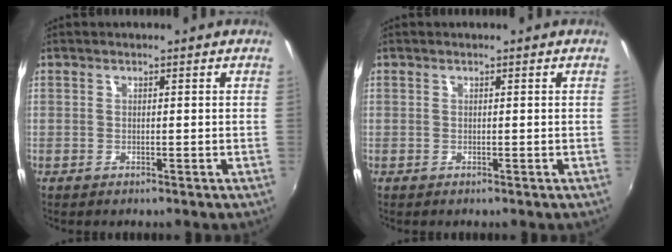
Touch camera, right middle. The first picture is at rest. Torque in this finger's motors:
{"motor_torque": [-0.08, 0.07, -0.02, -0.01]}